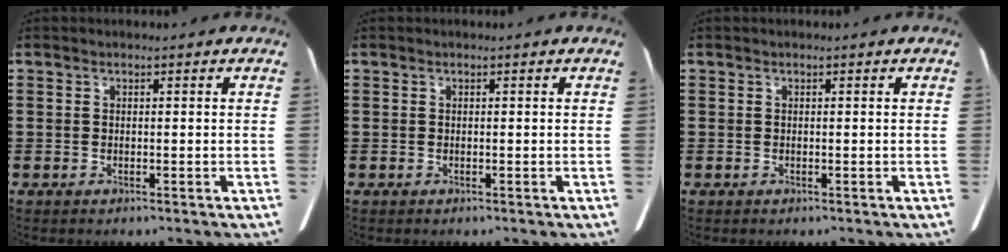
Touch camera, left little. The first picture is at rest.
{"total": 0.0}
{"total": 0.0}